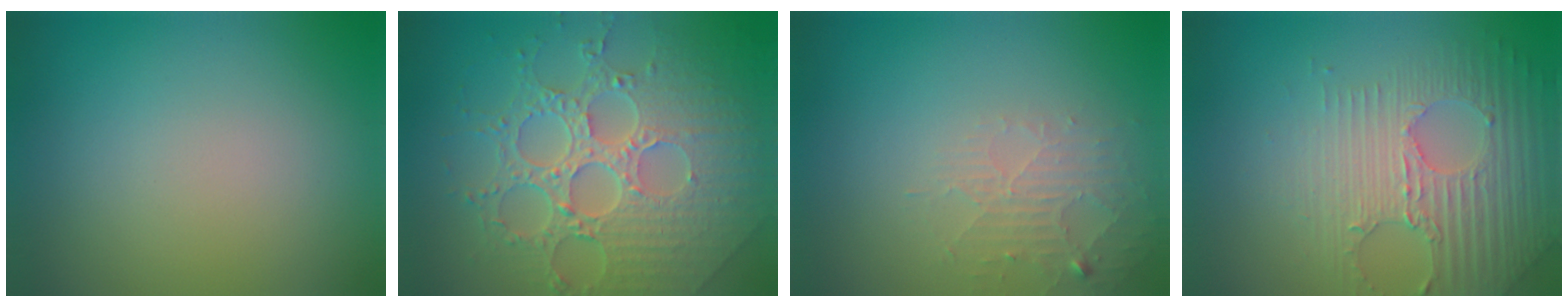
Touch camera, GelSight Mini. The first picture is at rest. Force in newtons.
{"total": 8.1, "press": 6.0, "slide": 5.5}
{"total": 2.2, "press": 2.2, "slide": 0.5}
{"total": 4.5, "press": 4.1, "slide": 1.8}